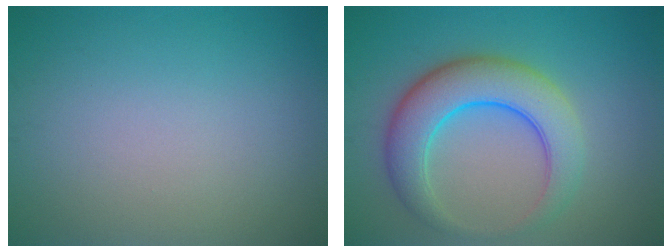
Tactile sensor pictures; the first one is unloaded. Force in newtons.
{"total": 6.9, "press": 6.9, "slide": 0.2}